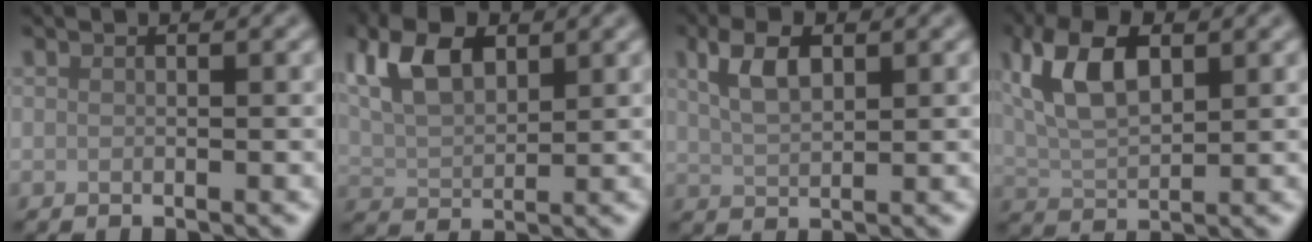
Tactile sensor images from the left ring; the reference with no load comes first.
{"total": 6.1, "force": [2.7, 3.2, 4.4], "torque": [-0.093, 0.010, 0.046]}
{"total": 3.8, "force": [1.5, 1.9, 3.0], "torque": [-0.064, 0.010, 0.029]}
{"total": 7.0, "force": [2.5, 3.6, 5.5], "torque": [-0.113, 0.015, 0.042]}